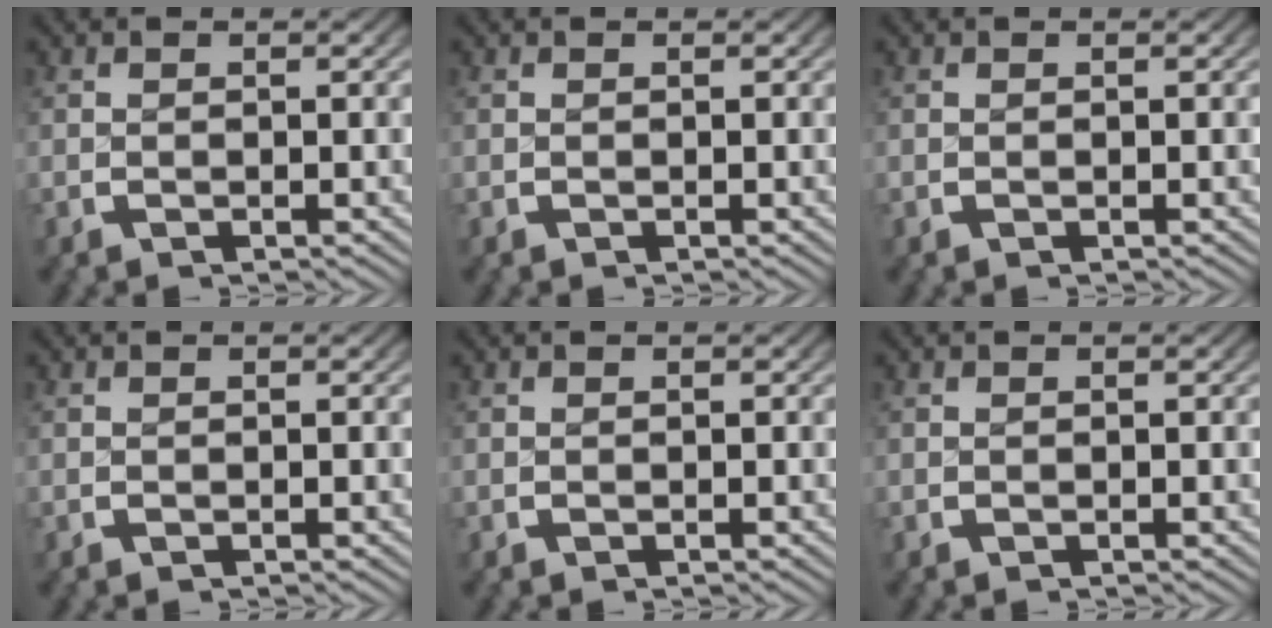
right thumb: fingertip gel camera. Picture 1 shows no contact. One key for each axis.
{"total": 0.0}
{"total": 0.0}
{"total": 0.0}
{"total": 0.0}
{"total": 0.0}